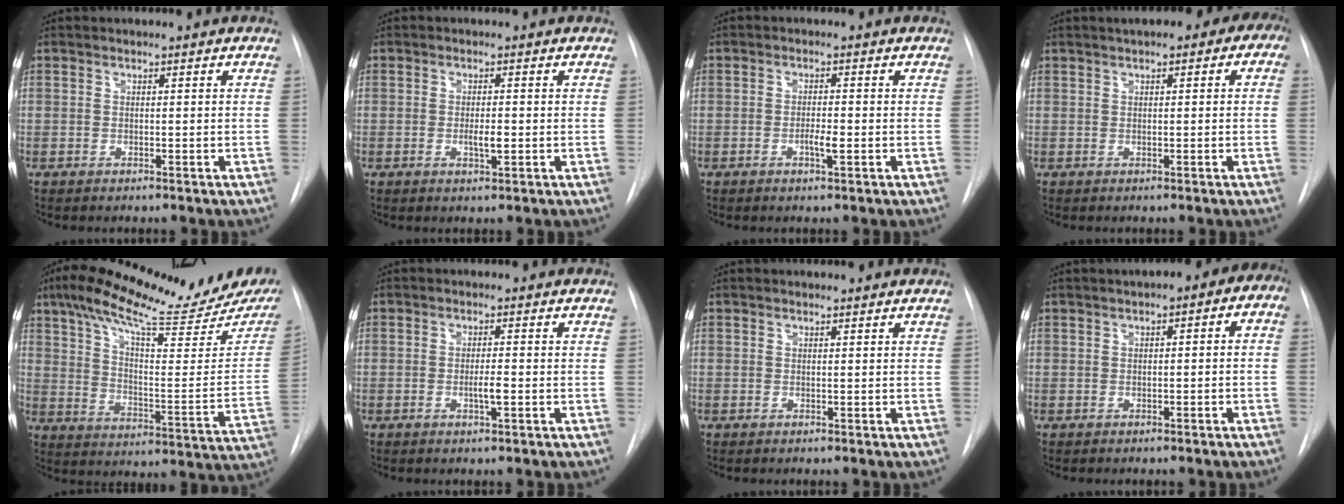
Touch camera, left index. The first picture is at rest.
{"total": 2.1, "force": [-0.4, 0.5, 2.0], "torque": [-0.038, -0.002, -0.006]}
{"total": 2.2, "force": [-0.8, 0.3, 2.0], "torque": [-0.037, -0.001, -0.013]}
{"total": 7.2, "force": [3.3, 2.6, 5.8], "torque": [-0.069, 0.035, 0.038]}
{"total": 24.0, "force": [19.7, 2.9, 13.4], "torque": [-0.215, -0.042, 0.272]}
{"total": 2.2, "force": [-0.7, 0.2, 2.1], "torque": [-0.039, -0.002, -0.012]}
{"total": 0.7, "force": [0.7, 0.1, -0.1], "torque": [-0.006, 0.003, 0.008]}
{"total": 5.0, "force": [1.0, 2.2, 4.4], "torque": [-0.051, 0.032, 0.006]}